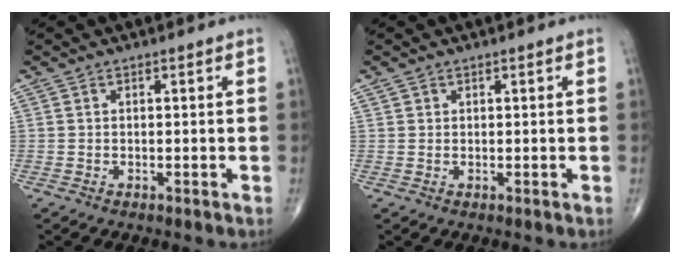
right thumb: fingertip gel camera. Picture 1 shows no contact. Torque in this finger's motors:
{"motor_torque": [0.09, -0.43, -0.06, 0.06, 0.05]}